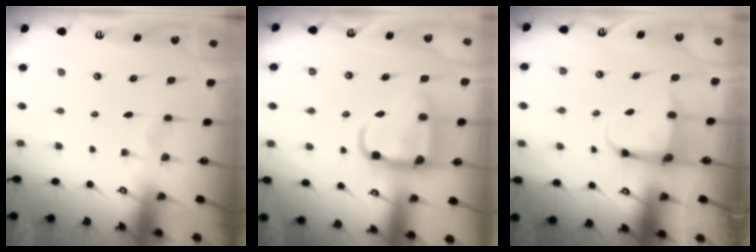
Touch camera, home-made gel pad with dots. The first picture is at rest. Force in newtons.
{"total": 13.5, "press": 13.4, "slide": 1.1}
{"total": 4.0, "press": 3.8, "slide": 1.0}